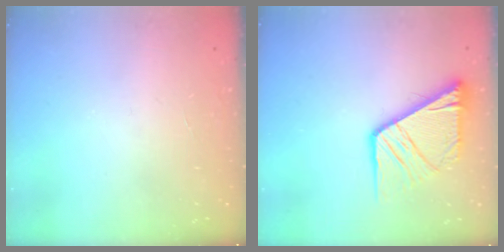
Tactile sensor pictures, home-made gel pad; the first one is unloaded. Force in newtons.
{"total": 14.0, "press": 13.9, "slide": 1.5}